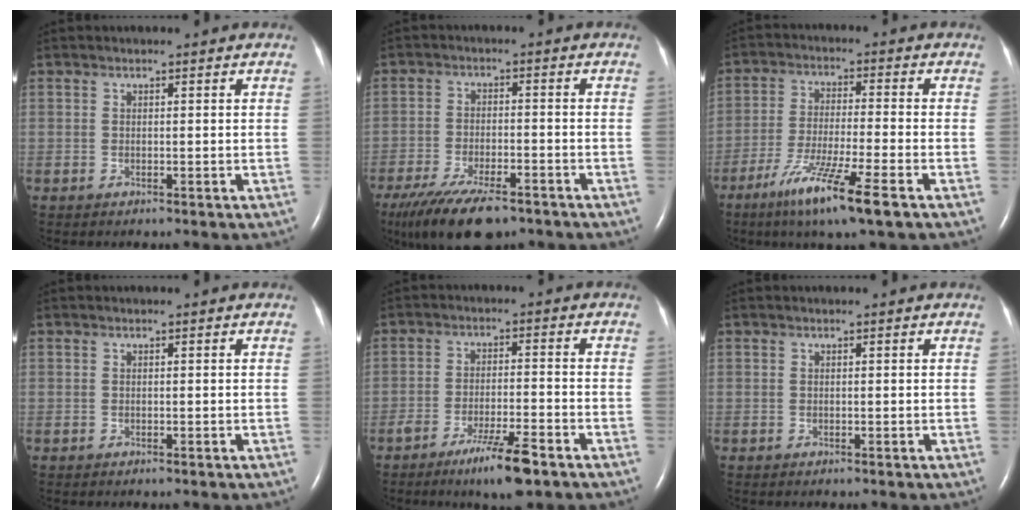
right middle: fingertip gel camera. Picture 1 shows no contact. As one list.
[{"total": 14.0, "force": [-10.1, 4.7, 8.5], "torque": [-0.169, -0.028, -0.166]}, {"total": 11.4, "force": [-6.6, -0.1, 9.3], "torque": [-0.177, -0.033, -0.117]}, {"total": 0.0}, {"total": 7.7, "force": [-5.1, 0.6, 5.8], "torque": [-0.102, -0.013, -0.085]}, {"total": 0.0}]